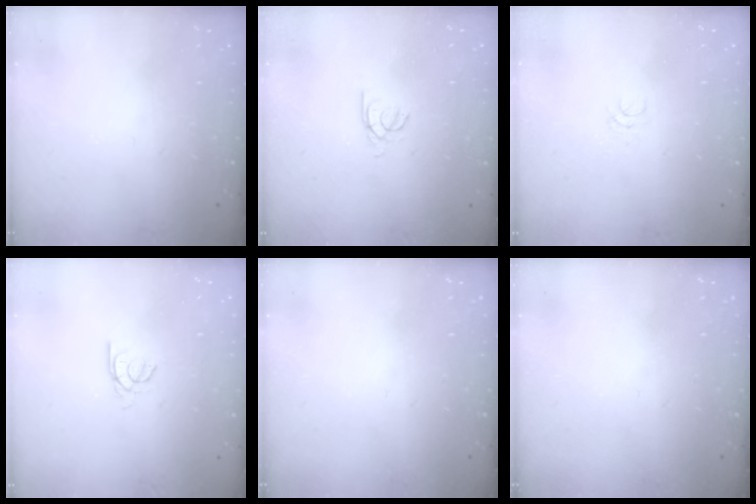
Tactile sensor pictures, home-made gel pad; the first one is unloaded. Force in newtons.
{"total": 2.4, "press": 2.3, "slide": 0.4}
{"total": 3.0, "press": 3.0, "slide": 0.2}
{"total": 2.3, "press": 2.3, "slide": 0.2}
{"total": 0.0}
{"total": 0.0}